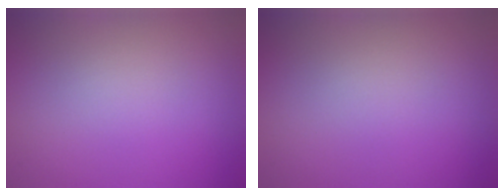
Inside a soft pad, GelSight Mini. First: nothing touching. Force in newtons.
{"total": 0.0}